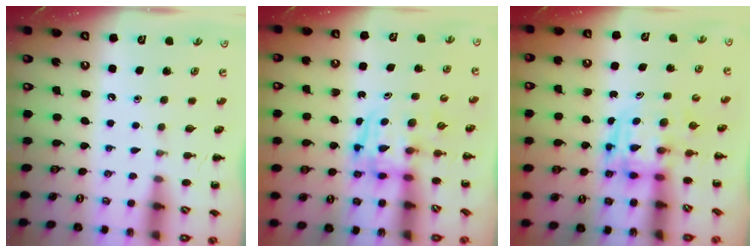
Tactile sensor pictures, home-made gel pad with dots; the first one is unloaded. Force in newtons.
{"total": 3.6, "press": 3.6, "slide": 0.3}
{"total": 3.8, "press": 3.7, "slide": 0.7}